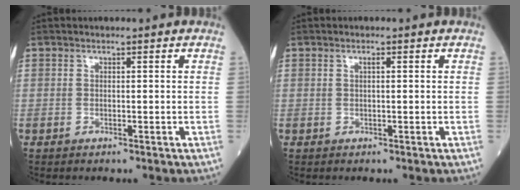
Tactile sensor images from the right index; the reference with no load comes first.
{"total": 1.0, "force": [0.4, 0.2, 0.9], "torque": [-0.018, 0.000, 0.006]}